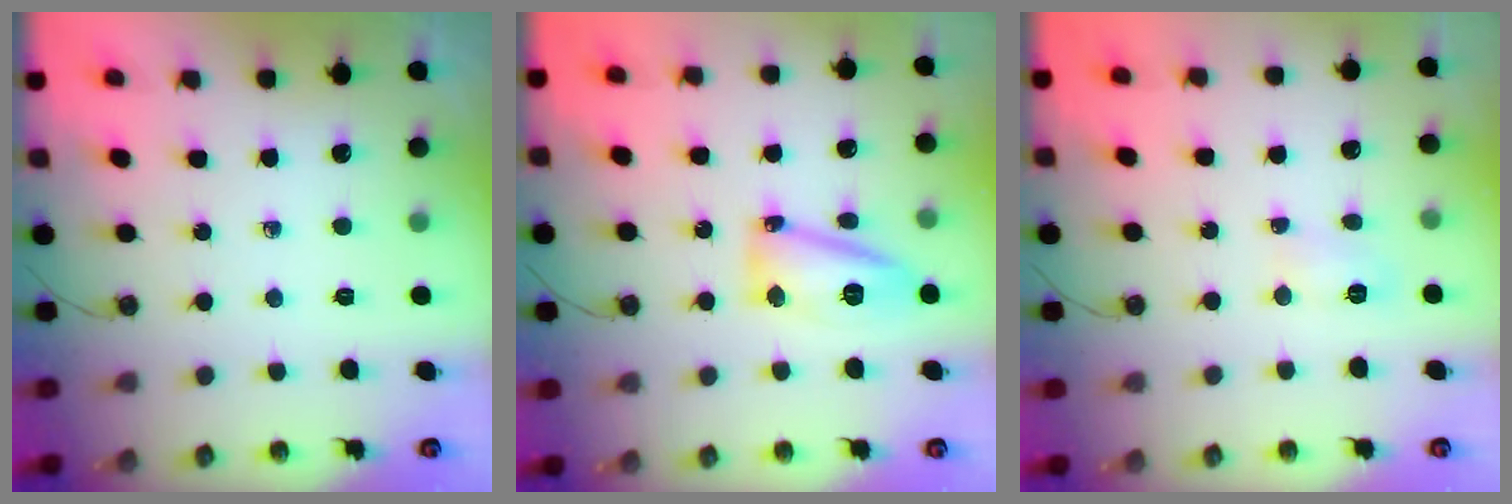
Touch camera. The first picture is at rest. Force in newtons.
{"total": 14.2, "press": 14.1, "slide": 1.4}
{"total": 3.8, "press": 3.8, "slide": 0.5}